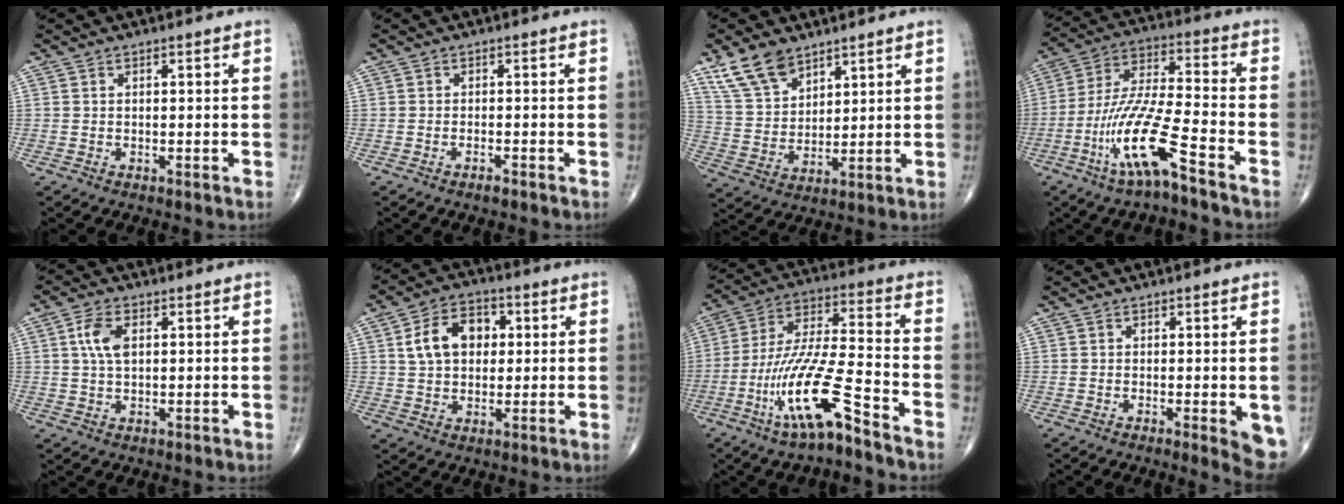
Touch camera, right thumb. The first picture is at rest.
{"total": 1.2, "force": [-0.9, 0.2, 0.7], "torque": [-0.016, 0.004, -0.018]}
{"total": 10.0, "force": [7.0, 5.3, 4.7], "torque": [-0.076, -0.028, 0.146]}
{"total": 14.4, "force": [-7.8, 1.9, 12.0], "torque": [-0.255, 0.044, -0.151]}
{"total": 5.3, "force": [1.4, 2.8, 4.2], "torque": [-0.088, 0.001, 0.023]}
{"total": 10.5, "force": [2.3, 7.3, 7.2], "torque": [-0.100, 0.011, 0.036]}
{"total": 15.9, "force": [-8.8, 2.7, 13.0], "torque": [-0.268, 0.056, -0.161]}
{"total": 5.7, "force": [-1.4, 1.7, 5.3], "torque": [-0.056, -0.012, -0.019]}